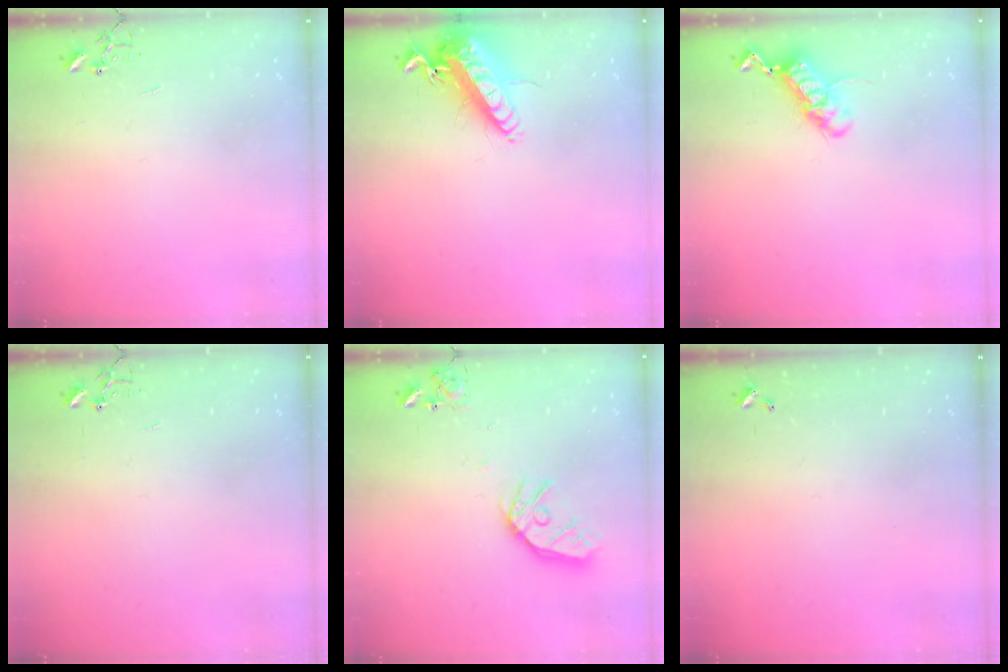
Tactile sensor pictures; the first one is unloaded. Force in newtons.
{"total": 15.8, "press": 15.5, "slide": 3.1}
{"total": 12.0, "press": 12.0, "slide": 1.3}
{"total": 0.0}
{"total": 14.1, "press": 14.0, "slide": 1.7}
{"total": 0.0}